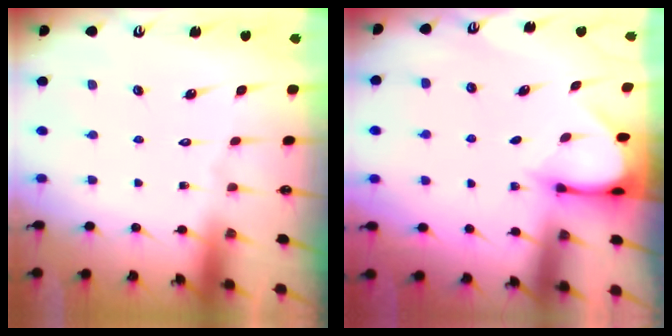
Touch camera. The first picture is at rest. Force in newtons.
{"total": 3.2, "press": 3.2, "slide": 0.3}